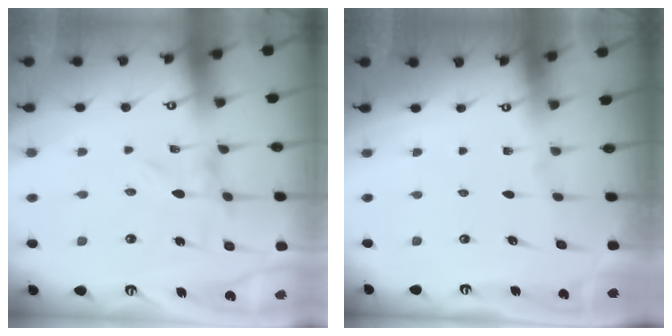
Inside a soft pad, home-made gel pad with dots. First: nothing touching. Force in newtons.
{"total": 0.0}